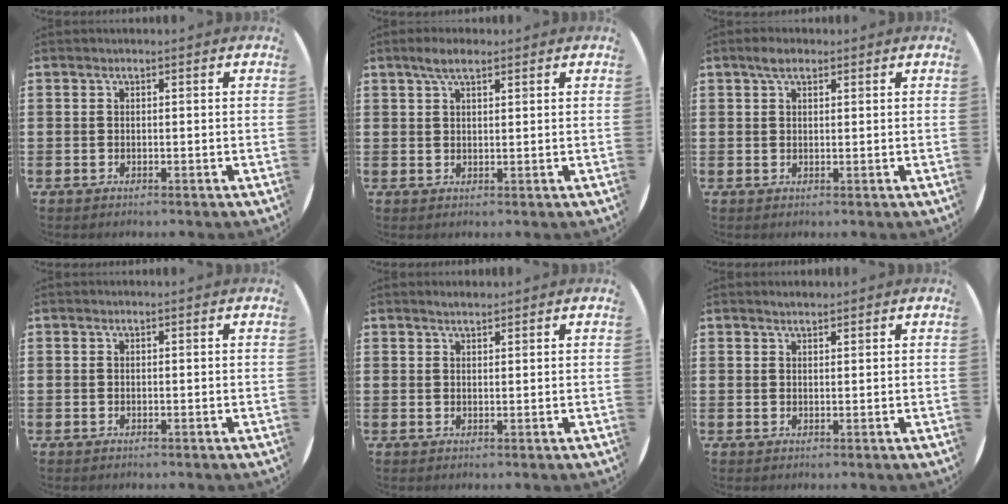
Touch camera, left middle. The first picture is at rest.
{"total": 3.1, "force": [2.2, 0.9, 2.0], "torque": [-0.036, 0.002, 0.038]}
{"total": 2.4, "force": [1.6, 1.0, 1.4], "torque": [-0.022, 0.003, 0.027]}
{"total": 0.0}
{"total": 1.3, "force": [1.2, 0.2, 0.4], "torque": [-0.008, 0.003, 0.022]}
{"total": 1.1, "force": [1.0, 0.2, 0.2], "torque": [-0.004, 0.002, 0.019]}